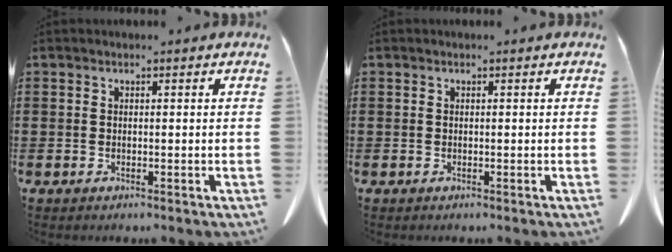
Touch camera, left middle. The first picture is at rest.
{"total": 0.0}